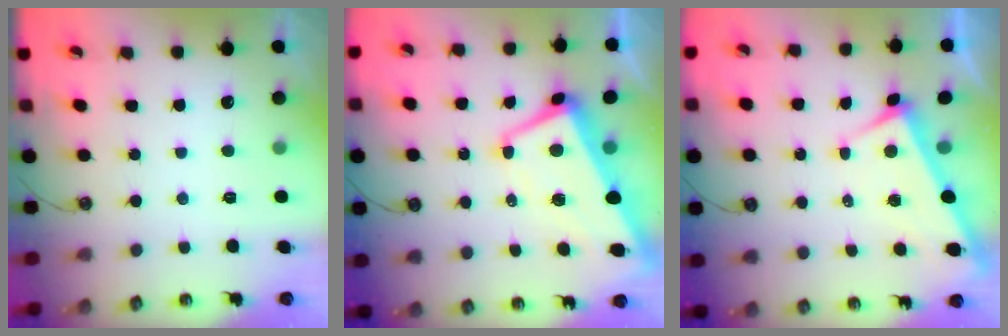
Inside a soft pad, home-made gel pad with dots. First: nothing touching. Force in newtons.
{"total": 2.7, "press": 2.2, "slide": 1.7}
{"total": 3.8, "press": 3.8, "slide": 0.2}